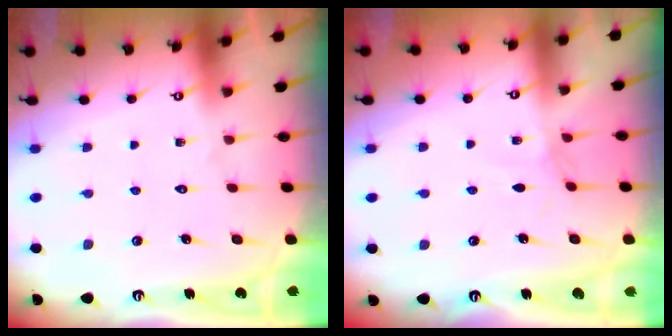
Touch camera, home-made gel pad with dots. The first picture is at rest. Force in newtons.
{"total": 0.0}